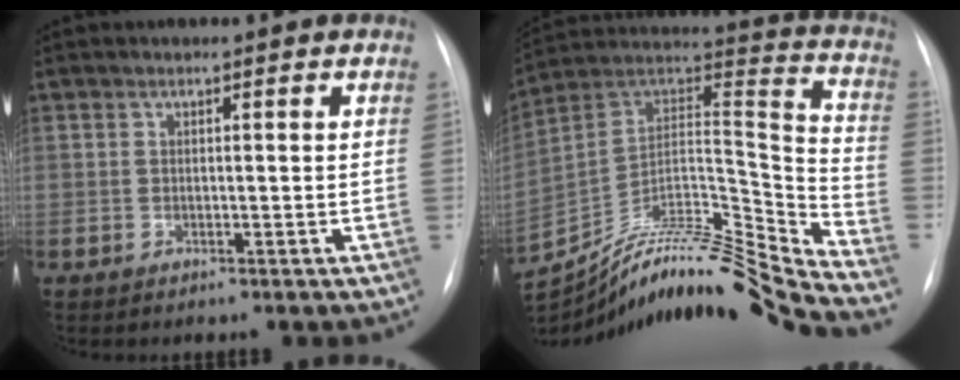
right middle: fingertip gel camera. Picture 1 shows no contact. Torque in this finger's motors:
{"motor_torque": [-0.66, -1.04, -0.14, 0.00]}